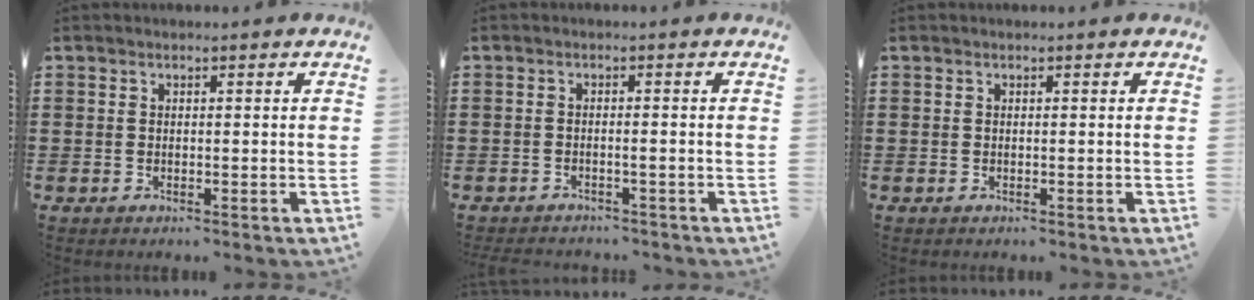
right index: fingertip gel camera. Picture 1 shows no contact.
{"total": 1.3, "force": [-1.2, 0.1, 0.3], "torque": [-0.010, -0.001, -0.024]}
{"total": 0.0}